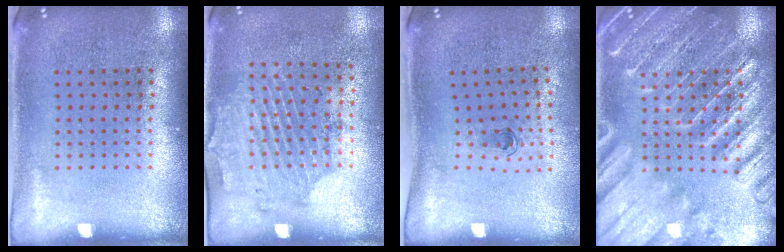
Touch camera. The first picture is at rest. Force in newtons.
{"total": 1.7, "press": 1.2, "slide": 1.1}
{"total": 0.6, "press": 0.4, "slide": 0.5}
{"total": 3.6, "press": 3.6, "slide": 0.5}